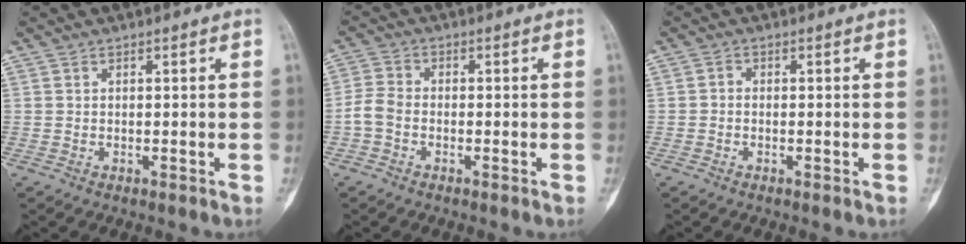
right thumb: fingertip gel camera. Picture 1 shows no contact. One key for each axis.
{"total": 3.6, "fx": -1.3, "fy": 2.4, "fz": 2.4, "tx": -0.051, "ty": 0.011, "tz": -0.035}
{"total": 0.9, "fx": -0.3, "fy": 0.7, "fz": 0.5, "tx": -0.004, "ty": 0.002, "tz": -0.012}